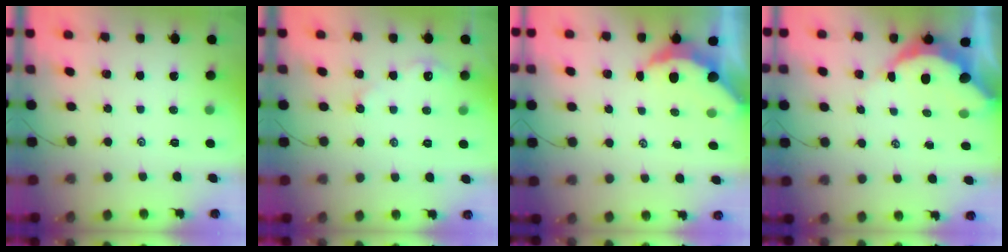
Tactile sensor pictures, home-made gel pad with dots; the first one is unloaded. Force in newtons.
{"total": 2.8, "press": 2.8, "slide": 0.4}
{"total": 5.0, "press": 5.0, "slide": 0.5}
{"total": 9.5, "press": 9.4, "slide": 1.0}